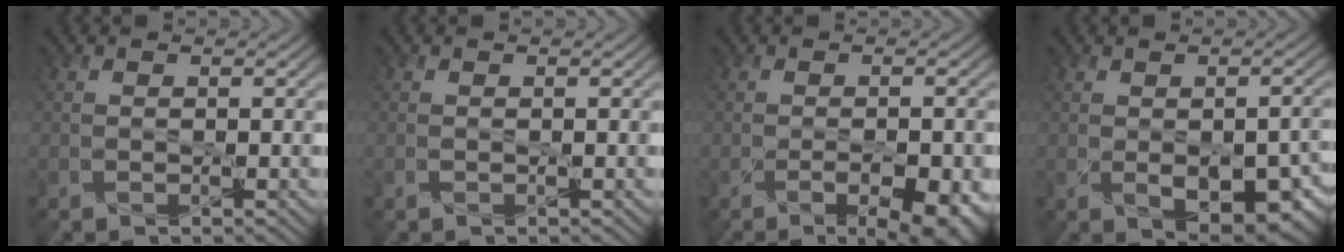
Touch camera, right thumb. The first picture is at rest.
{"total": 0.0}
{"total": 6.3, "force": [-2.7, 2.3, 5.2], "torque": [-0.074, -0.013, -0.021]}
{"total": 7.4, "force": [-2.2, 4.3, 5.7], "torque": [-0.090, -0.031, -0.013]}